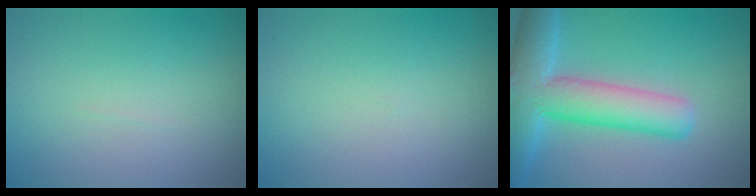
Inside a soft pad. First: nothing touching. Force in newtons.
{"total": 0.0}
{"total": 8.5, "press": 8.5, "slide": 0.5}